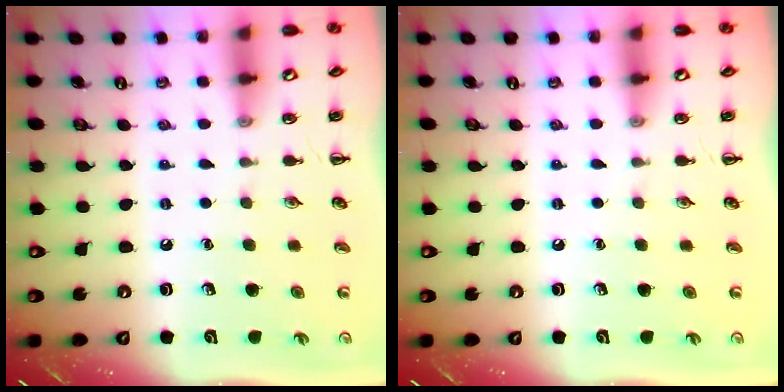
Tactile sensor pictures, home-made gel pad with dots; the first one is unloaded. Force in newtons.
{"total": 0.0}